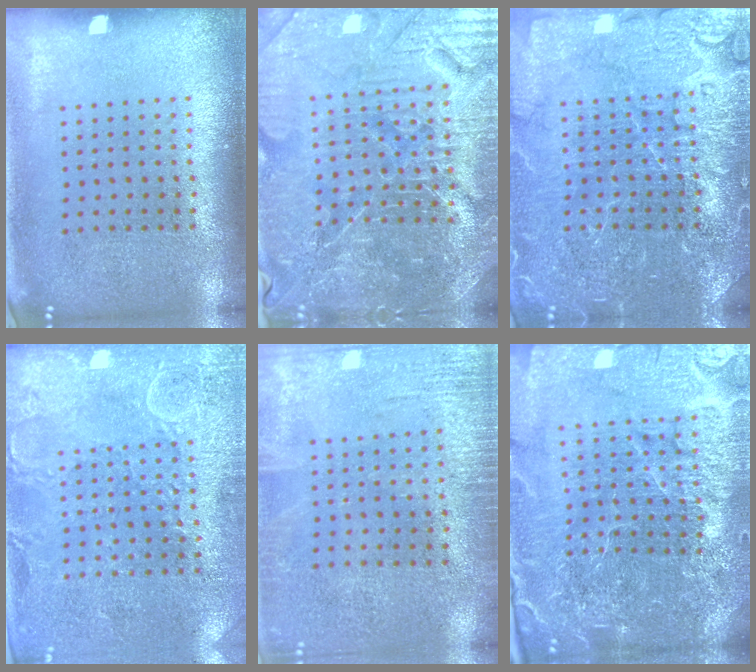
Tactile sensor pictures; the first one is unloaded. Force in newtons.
{"total": 5.8, "press": 5.3, "slide": 2.1}
{"total": 4.5, "press": 4.4, "slide": 0.6}
{"total": 2.7, "press": 2.6, "slide": 0.8}
{"total": 2.6, "press": 2.5, "slide": 0.3}
{"total": 6.0, "press": 5.3, "slide": 2.7}